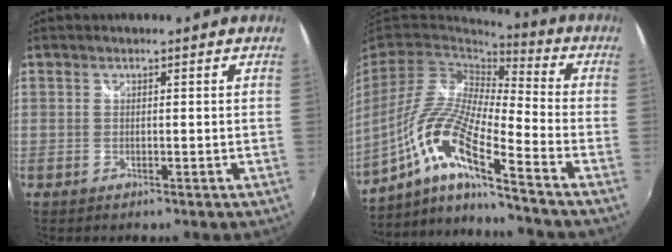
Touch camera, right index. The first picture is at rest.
{"total": 15.5, "force": [-8.7, 1.7, 12.8], "torque": [-0.243, -0.021, -0.179]}